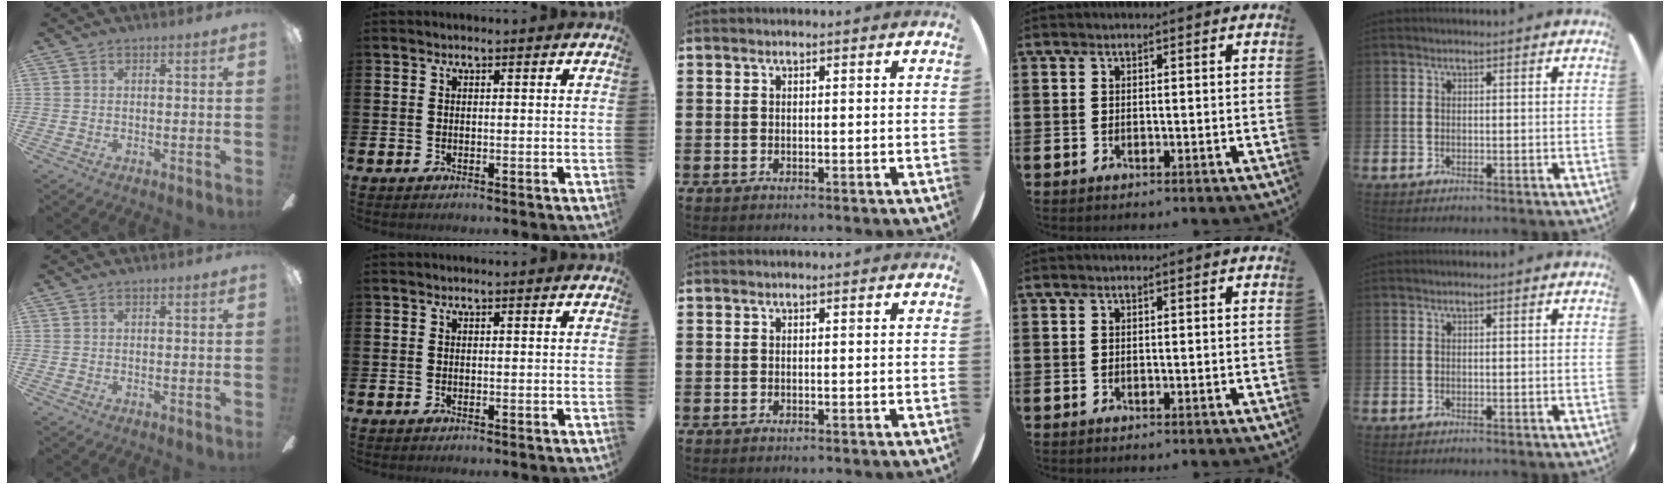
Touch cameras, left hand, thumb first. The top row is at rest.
{}